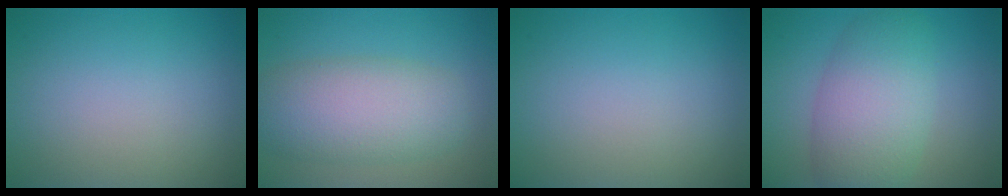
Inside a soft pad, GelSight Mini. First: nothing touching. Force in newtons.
{"total": 6.9, "press": 6.9, "slide": 0.2}
{"total": 0.0}
{"total": 7.0, "press": 7.0, "slide": 0.2}